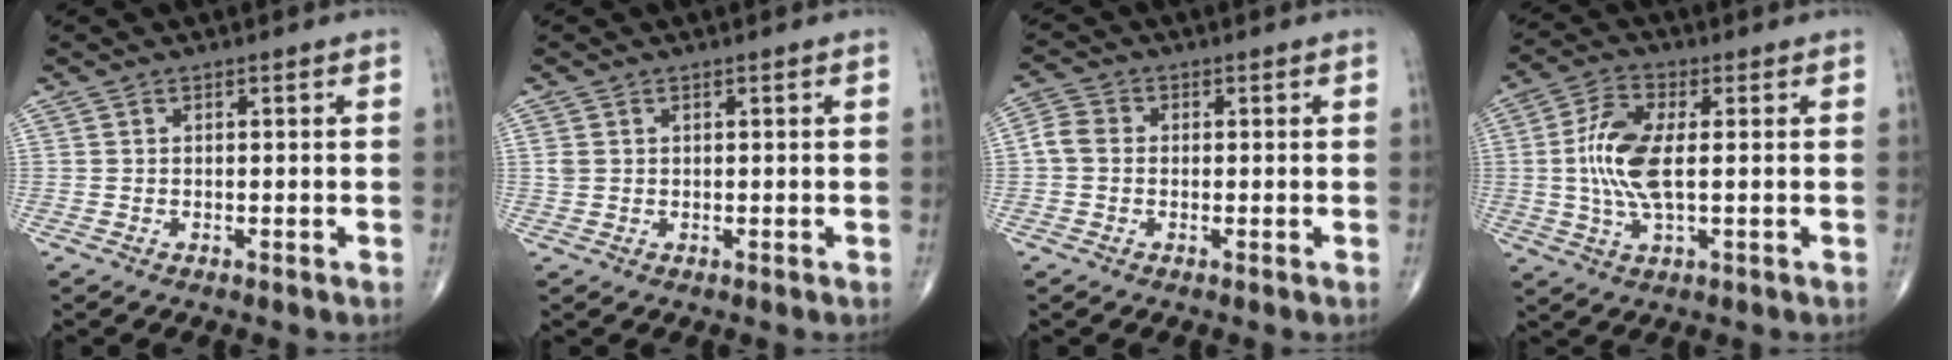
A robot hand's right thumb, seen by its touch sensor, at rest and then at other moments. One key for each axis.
{"total": 1.4, "fx": 0.4, "fy": 1.1, "fz": 0.7, "tx": -0.014, "ty": 0.001, "tz": 0.011}
{"total": 3.9, "fx": -0.2, "fy": 3.3, "fz": 2.1, "tx": -0.040, "ty": 0.012, "tz": -0.011}
{"total": 10.2, "fx": 0.3, "fy": 4.0, "fz": 9.4, "tx": -0.209, "ty": 0.001, "tz": 0.004}